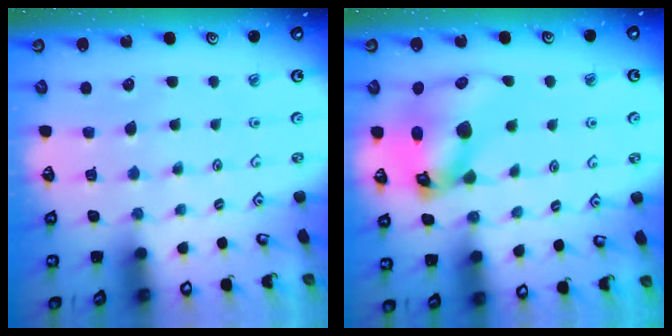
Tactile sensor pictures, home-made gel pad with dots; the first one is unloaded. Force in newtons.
{"total": 17.4, "press": 17.2, "slide": 2.5}